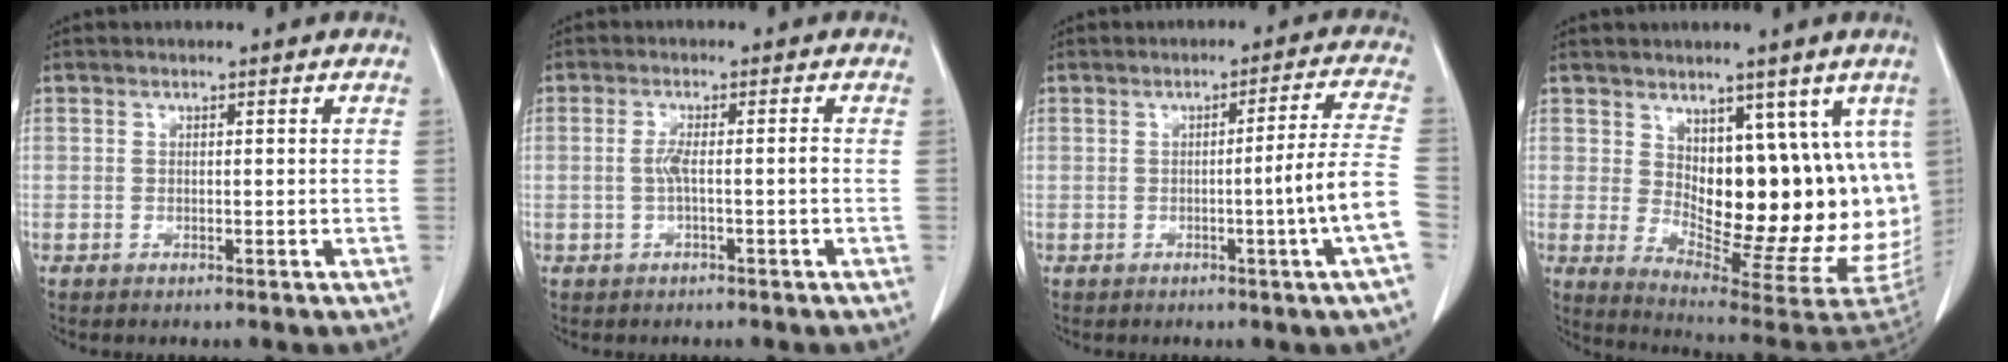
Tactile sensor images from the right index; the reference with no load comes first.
{"total": 2.7, "force": [-0.5, 0.0, 2.6], "torque": [-0.051, 0.002, -0.009]}
{"total": 8.4, "force": [-2.2, -2.1, 7.8], "torque": [-0.096, -0.007, -0.033]}
{"total": 16.9, "force": [4.2, 7.1, 14.7], "torque": [-0.185, -0.020, 0.074]}